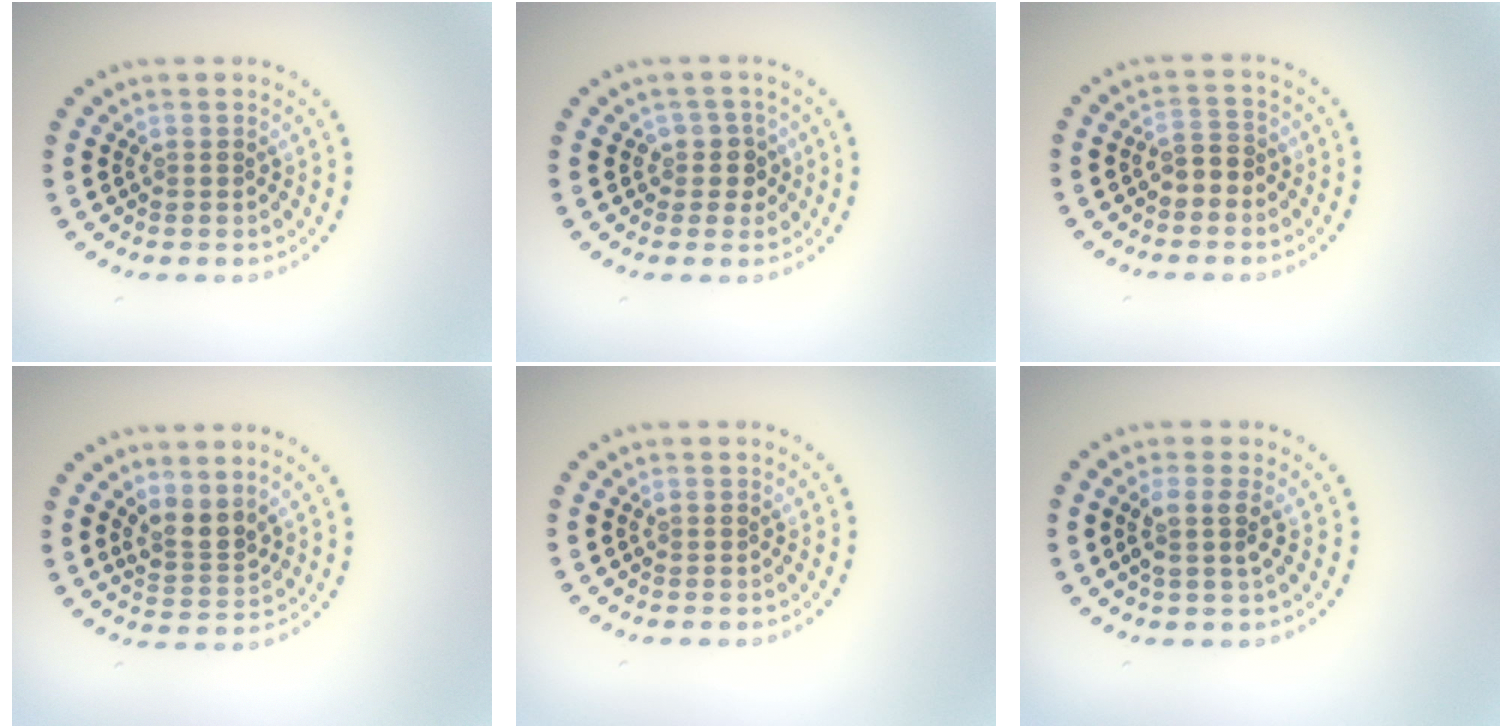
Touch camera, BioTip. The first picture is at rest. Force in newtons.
{"total": 1.9, "press": 1.6, "slide": 1.1}
{"total": 2.0, "press": 1.9, "slide": 0.7}
{"total": 2.5, "press": 1.9, "slide": 1.6}
{"total": 0.0}
{"total": 2.1, "press": 1.7, "slide": 1.3}